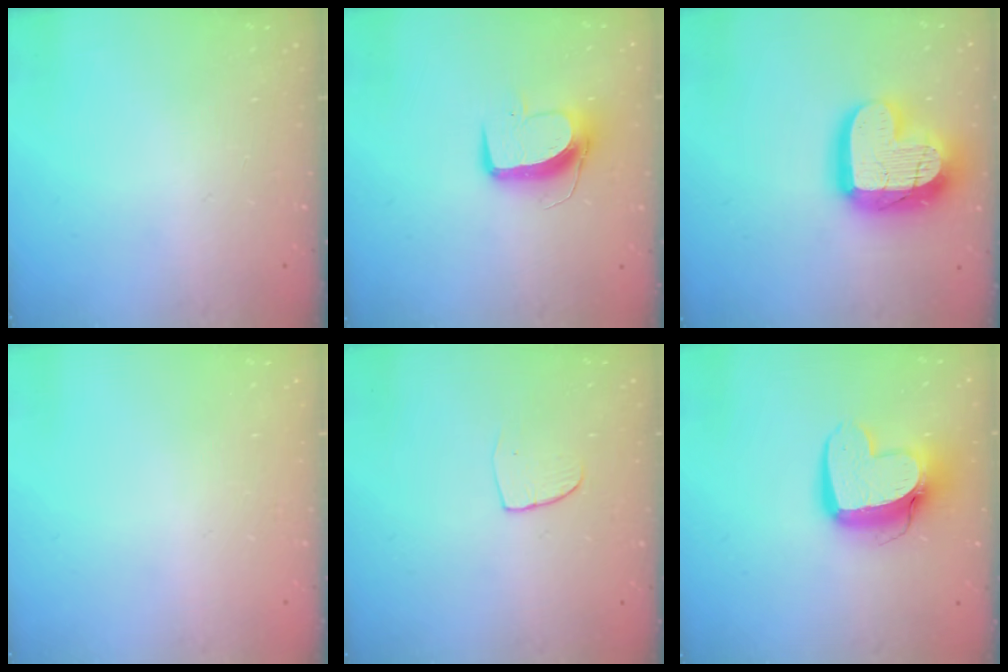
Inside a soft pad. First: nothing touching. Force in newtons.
{"total": 9.9, "press": 9.8, "slide": 1.0}
{"total": 21.7, "press": 21.6, "slide": 1.9}
{"total": 0.0}
{"total": 4.2, "press": 4.2, "slide": 0.3}
{"total": 13.0, "press": 12.9, "slide": 1.4}